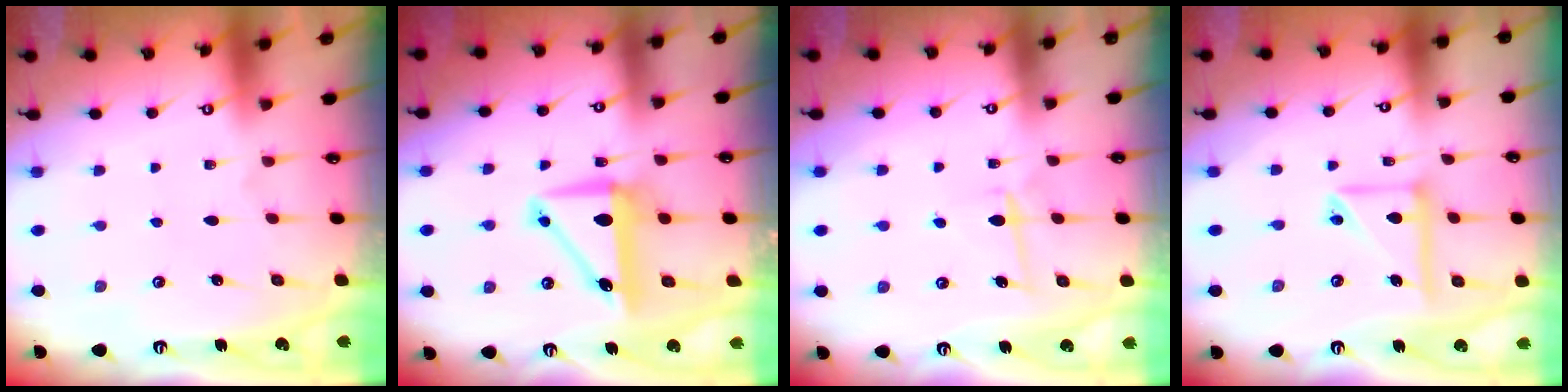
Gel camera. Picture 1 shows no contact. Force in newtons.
{"total": 9.1, "press": 9.0, "slide": 1.6}
{"total": 5.9, "press": 5.8, "slide": 1.0}
{"total": 12.3, "press": 12.3, "slide": 1.3}